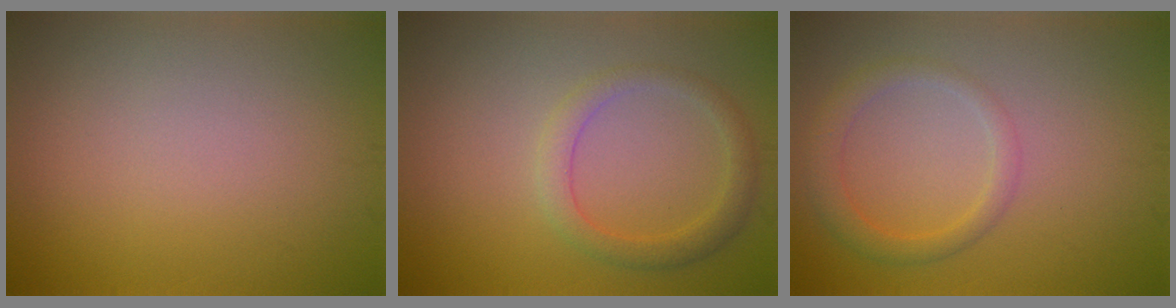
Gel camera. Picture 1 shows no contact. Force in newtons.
{"total": 2.7, "press": 2.6, "slide": 0.2}
{"total": 2.7, "press": 2.7, "slide": 0.1}